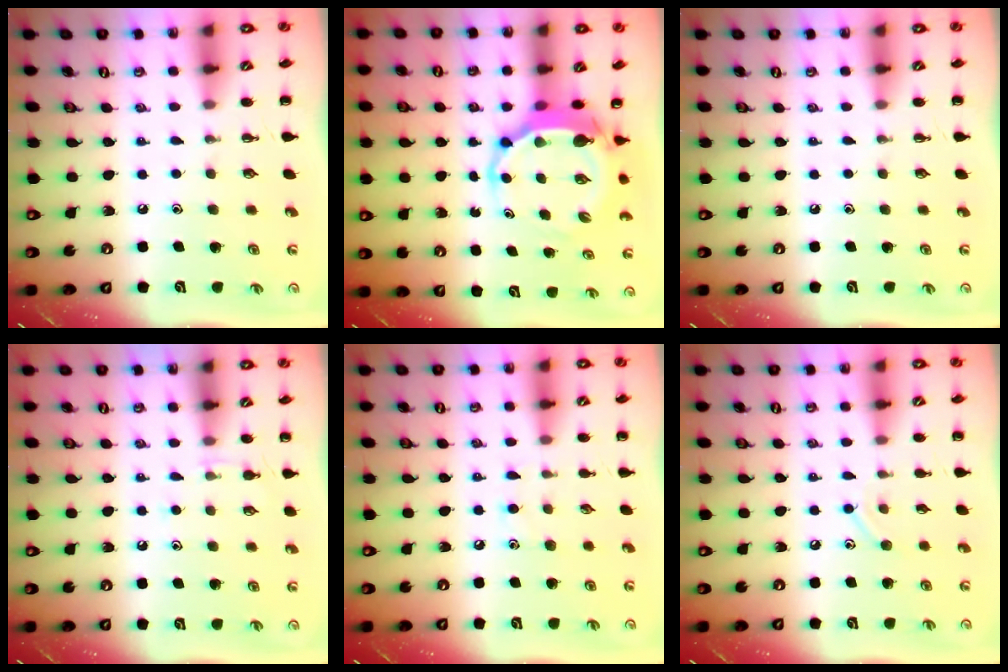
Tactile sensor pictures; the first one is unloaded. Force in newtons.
{"total": 5.8, "press": 5.6, "slide": 1.7}
{"total": 0.0}
{"total": 4.8, "press": 4.5, "slide": 1.6}
{"total": 5.3, "press": 5.0, "slide": 1.7}
{"total": 7.1, "press": 6.9, "slide": 1.8}